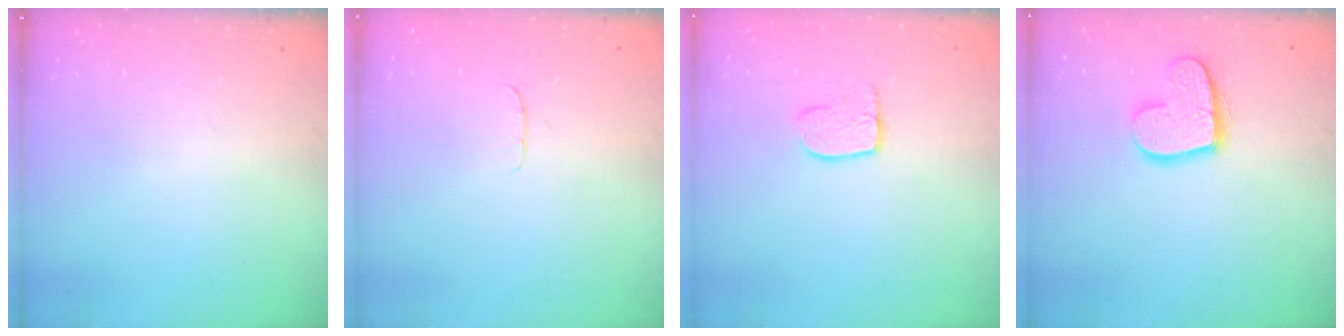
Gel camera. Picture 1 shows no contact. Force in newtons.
{"total": 3.3, "press": 3.3, "slide": 0.2}
{"total": 7.0, "press": 7.0, "slide": 0.4}
{"total": 13.1, "press": 13.1, "slide": 0.9}